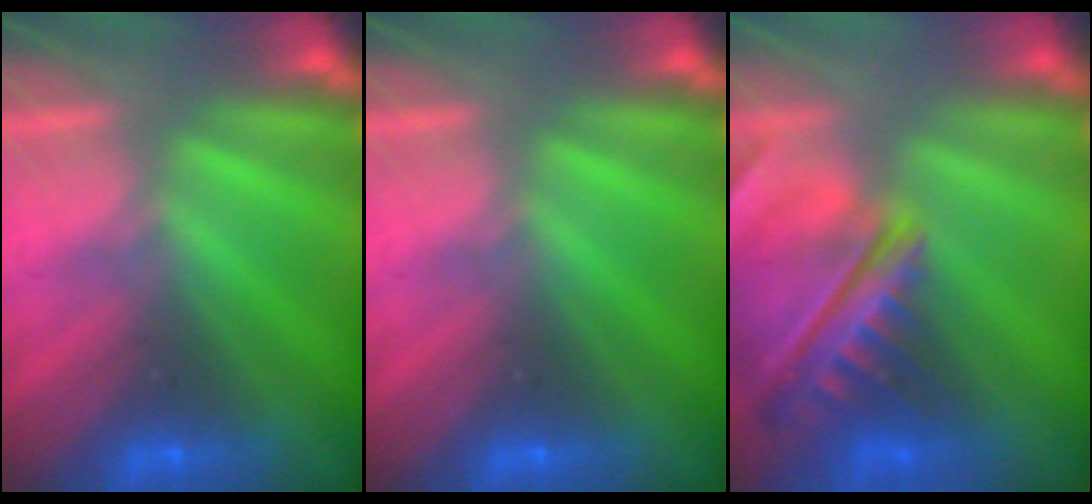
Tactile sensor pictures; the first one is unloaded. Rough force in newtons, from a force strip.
{"total": 0.0}
{"total": 7.5}